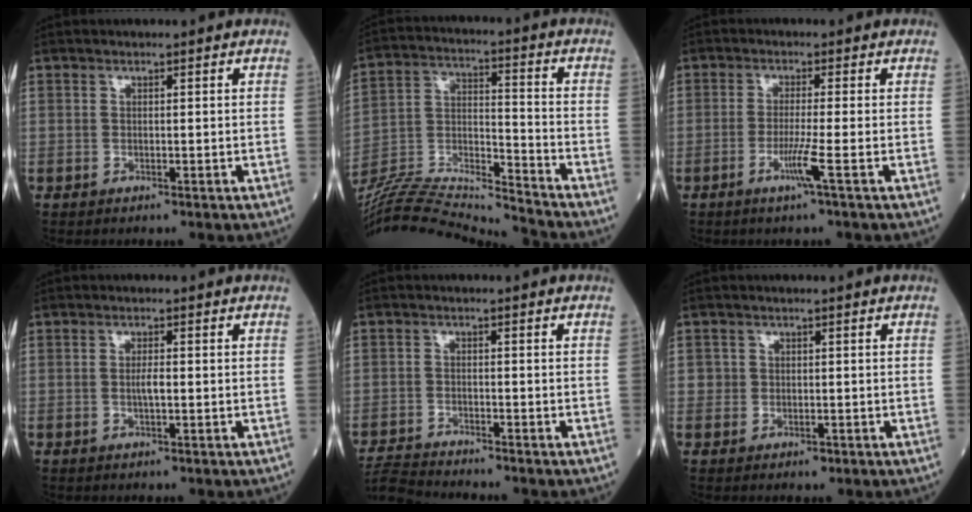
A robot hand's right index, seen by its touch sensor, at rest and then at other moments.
{"total": 19.5, "force": [-18.6, -1.6, 5.5], "torque": [-0.105, 0.005, -0.319]}
{"total": 3.6, "force": [-1.5, -1.0, 3.1], "torque": [-0.067, -0.009, -0.034]}
{"total": 1.8, "force": [-0.2, 0.3, 1.8], "torque": [-0.037, 0.001, -0.005]}
{"total": 6.0, "force": [-5.9, -0.9, 0.6], "torque": [-0.015, -0.013, -0.107]}
{"total": 1.9, "force": [-0.4, 1.8, 0.5], "torque": [-0.006, 0.005, -0.003]}